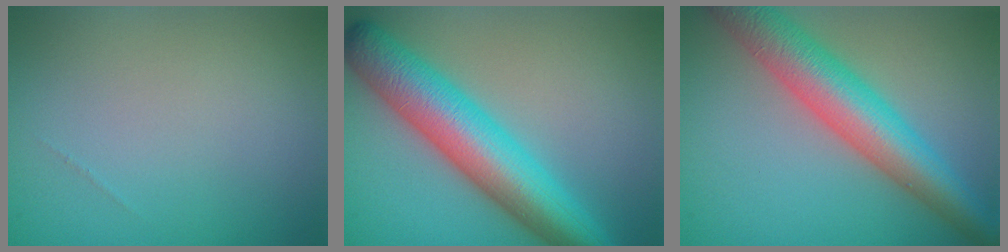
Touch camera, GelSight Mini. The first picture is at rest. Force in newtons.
{"total": 9.6, "press": 9.6, "slide": 0.1}
{"total": 8.1, "press": 8.1, "slide": 0.1}